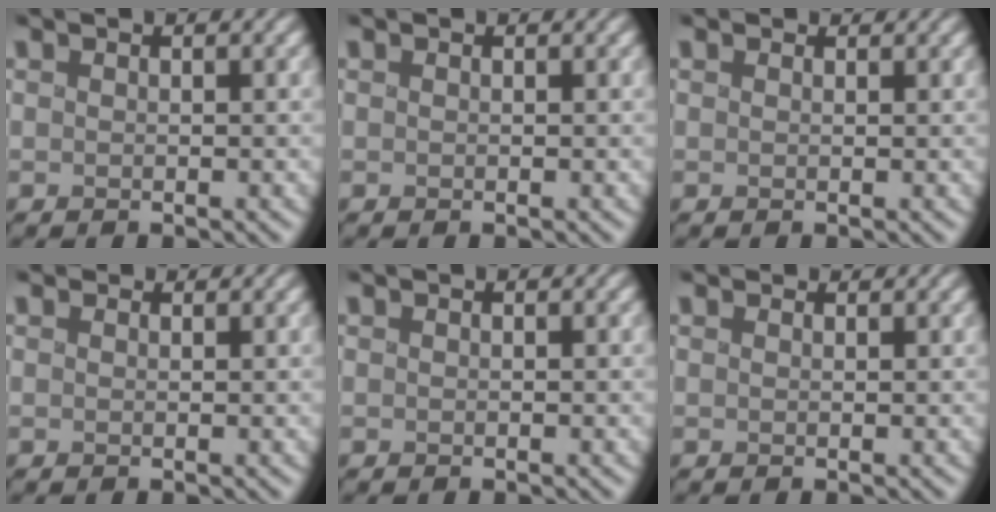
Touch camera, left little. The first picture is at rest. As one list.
[{"total": 0.0}, {"total": 1.4, "force": [1.1, 0.7, 0.4], "torque": [-0.008, -0.002, 0.021]}, {"total": 1.4, "force": [1.1, 0.7, 0.4], "torque": [-0.008, -0.004, 0.023]}, {"total": 0.0}, {"total": 1.6, "force": [1.4, 0.5, 0.4], "torque": [-0.007, 0.000, 0.023]}]